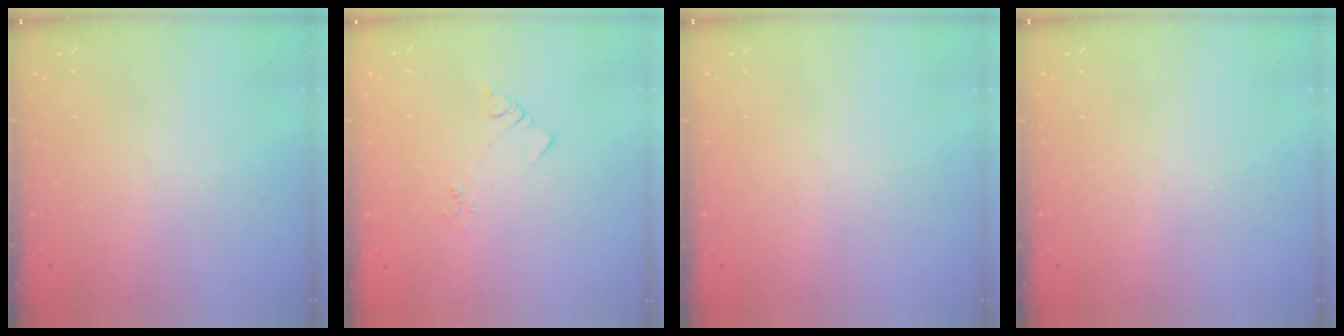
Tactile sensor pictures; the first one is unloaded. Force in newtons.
{"total": 2.4, "press": 2.4, "slide": 0.4}
{"total": 0.0}
{"total": 0.0}